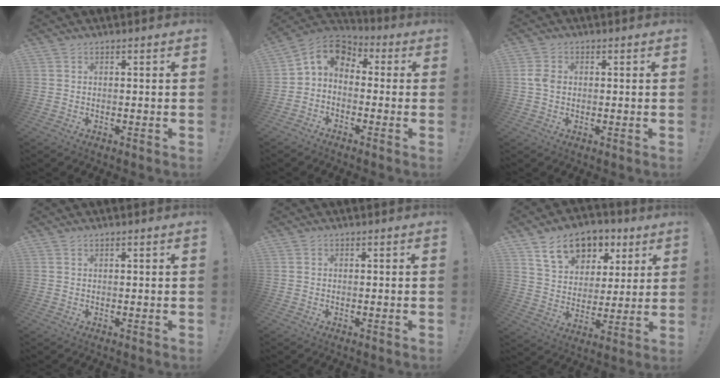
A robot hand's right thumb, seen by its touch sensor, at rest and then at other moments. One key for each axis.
{"total": 7.4, "fx": 0.3, "fy": 5.9, "fz": 4.4, "tx": -0.085, "ty": 0.005, "tz": 0.010}
{"total": 3.6, "fx": -0.1, "fy": 2.6, "fz": 2.5, "tx": -0.050, "ty": 0.006, "tz": -0.003}
{"total": 0.8, "fx": 0.5, "fy": -0.1, "fz": 0.5, "tx": -0.004, "ty": -0.003, "tz": 0.008}
{"total": 0.0}
{"total": 14.4, "fx": 8.4, "fy": 9.8, "fz": 6.6, "tx": -0.099, "ty": -0.039, "tz": 0.155}